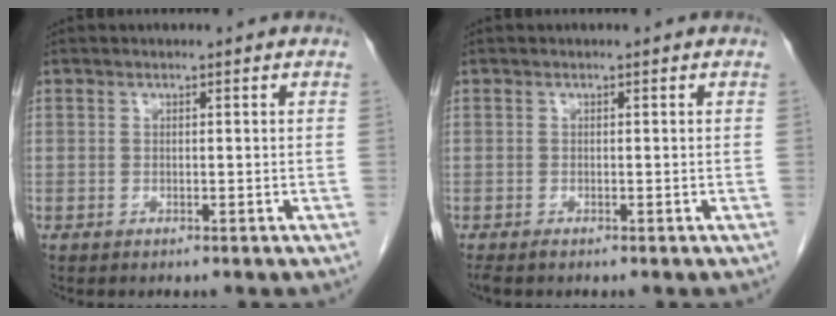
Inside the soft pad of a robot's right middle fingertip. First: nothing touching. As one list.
[{"total": 0.9, "force": [-0.8, 0.1, 0.5], "torque": [-0.011, -0.004, -0.014]}]